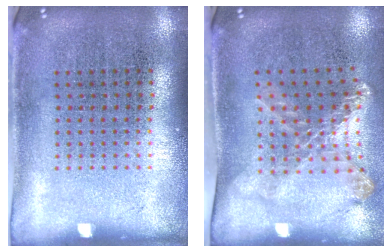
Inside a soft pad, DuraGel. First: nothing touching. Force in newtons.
{"total": 1.7, "press": 1.3, "slide": 1.0}